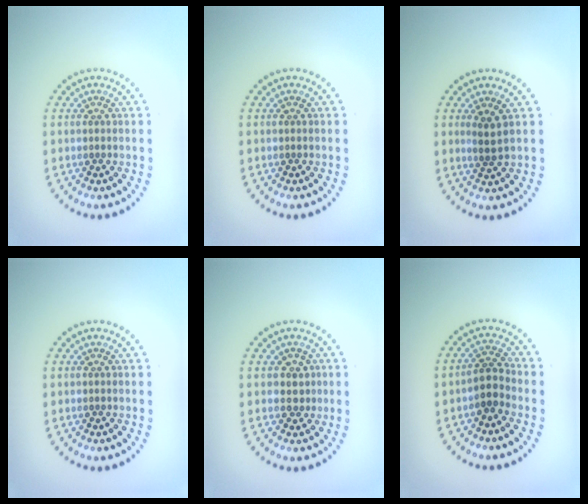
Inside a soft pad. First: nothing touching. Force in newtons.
{"total": 0.0}
{"total": 1.6, "press": 1.3, "slide": 0.9}
{"total": 0.0}
{"total": 1.7, "press": 1.3, "slide": 1.1}
{"total": 2.2, "press": 1.8, "slide": 1.2}